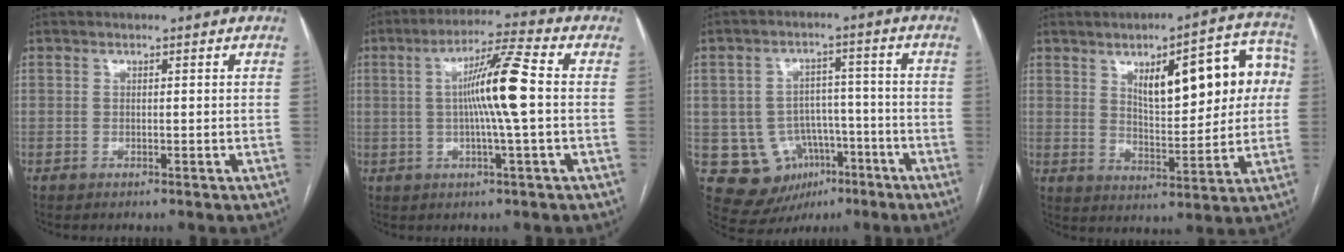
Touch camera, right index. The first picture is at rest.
{"total": 9.9, "force": [0.3, -0.7, 9.9], "torque": [-0.177, 0.007, 0.000]}
{"total": 10.8, "force": [-3.9, 9.3, 3.9], "torque": [-0.065, 0.029, -0.046]}
{"total": 16.0, "force": [4.1, 5.3, 14.5], "torque": [-0.187, 0.032, 0.062]}